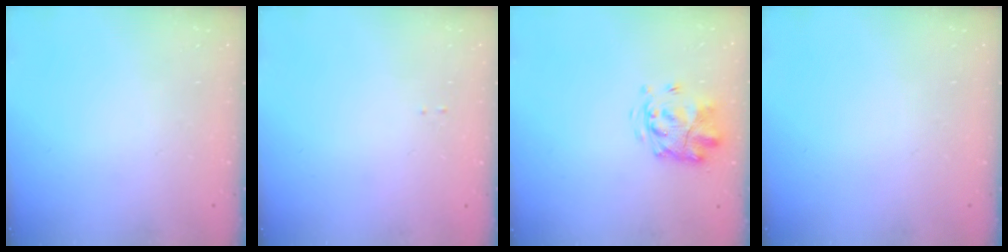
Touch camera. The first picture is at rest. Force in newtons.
{"total": 0.0}
{"total": 3.7, "press": 3.4, "slide": 1.6}
{"total": 0.0}